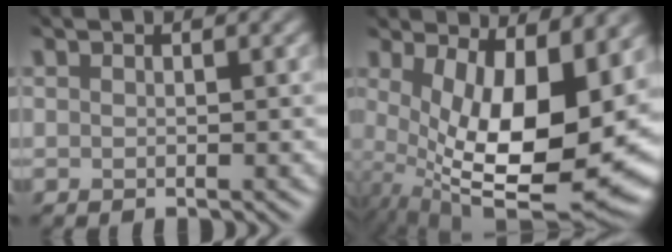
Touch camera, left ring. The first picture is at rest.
{"total": 14.9, "force": [0.6, 6.1, 13.5], "torque": [-0.202, -0.018, 0.041]}